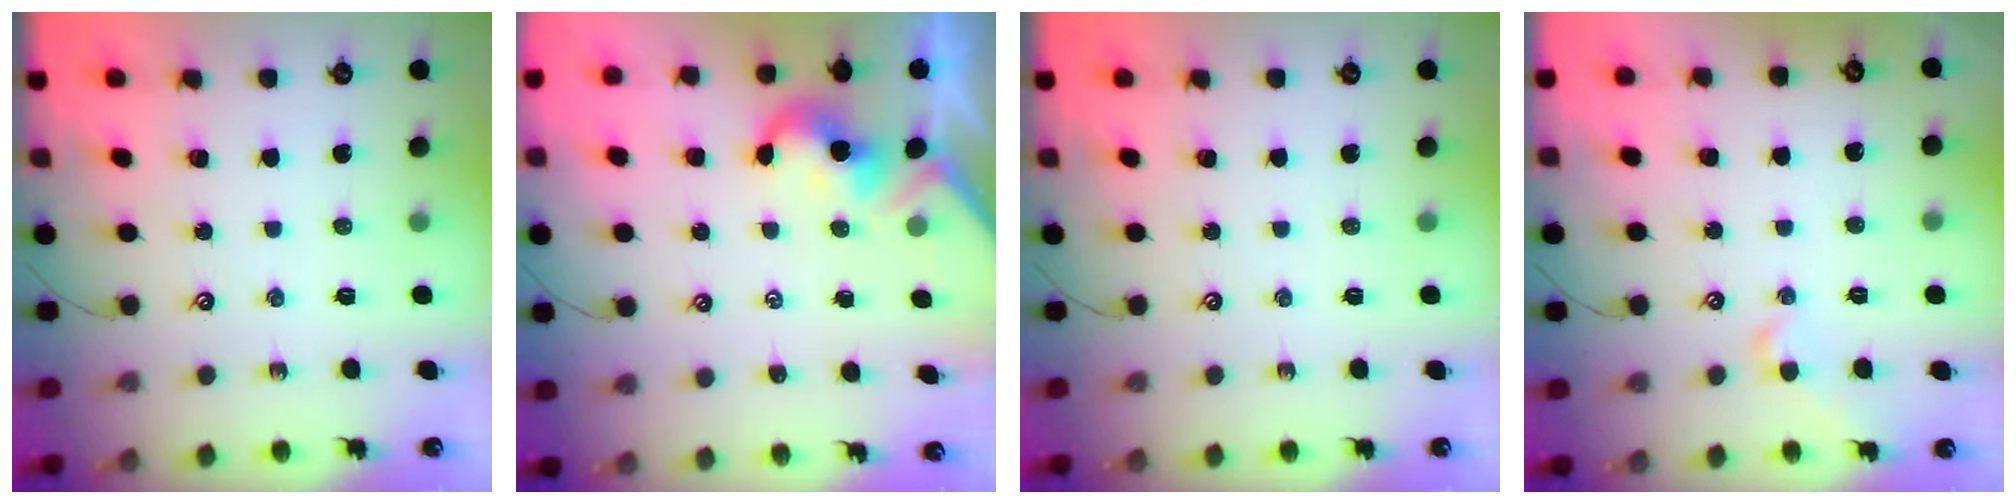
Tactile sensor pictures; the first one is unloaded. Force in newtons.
{"total": 2.1, "press": 2.0, "slide": 0.5}
{"total": 0.0}
{"total": 0.8, "press": 0.7, "slide": 0.5}